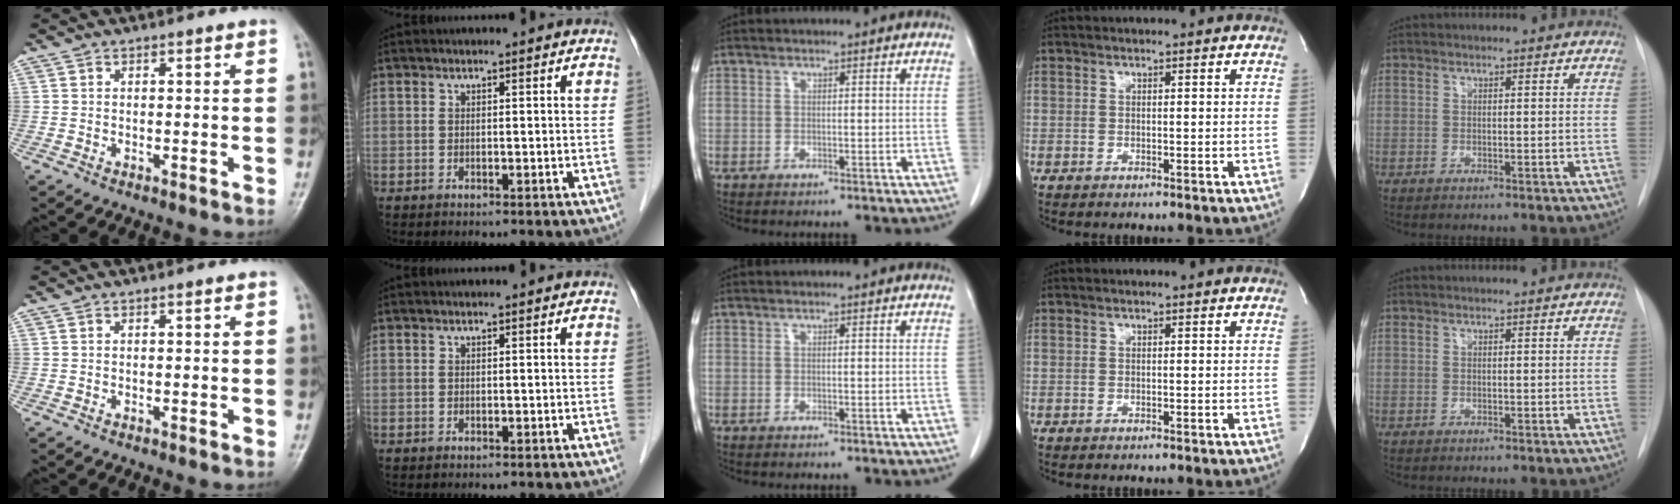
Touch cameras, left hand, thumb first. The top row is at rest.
{}